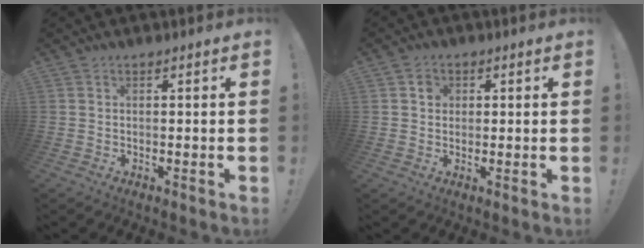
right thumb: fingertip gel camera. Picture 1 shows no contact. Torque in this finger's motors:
{"motor_torque": [-0.08, 0.06, -0.39, -0.17, 0.01]}